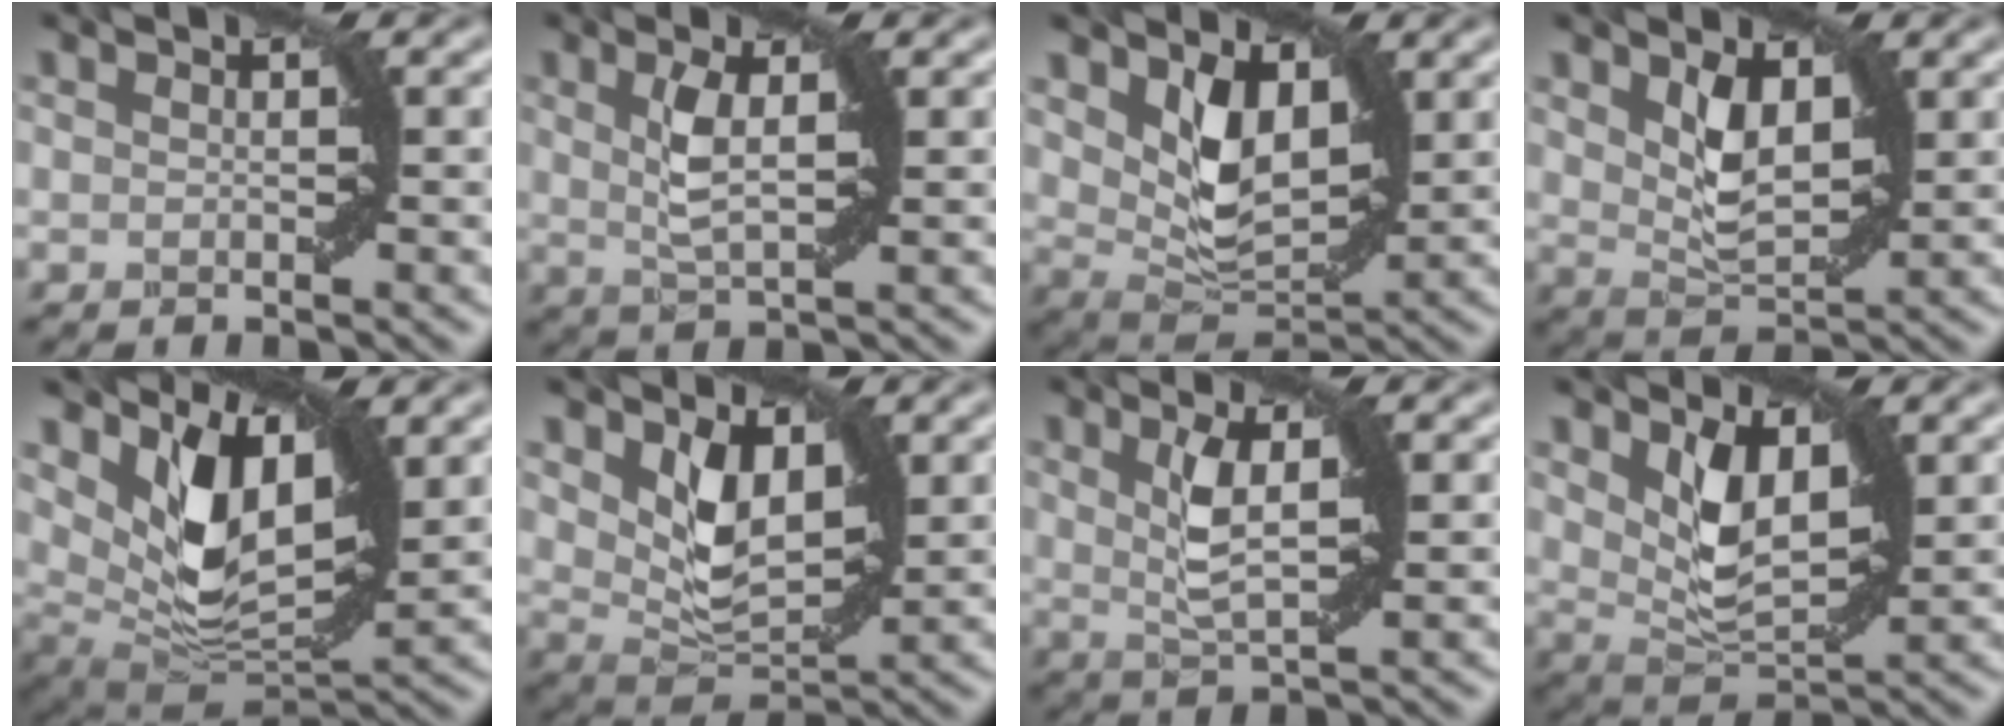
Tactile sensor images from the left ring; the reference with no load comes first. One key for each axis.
{"total": 3.3, "fx": 0.9, "fy": 1.0, "fz": 3.0, "tx": -0.067, "ty": 0.000, "tz": 0.018}
{"total": 5.6, "fx": 1.7, "fy": 3.4, "fz": 4.1, "tx": -0.085, "ty": -0.014, "tz": 0.037}
{"total": 4.0, "fx": 1.3, "fy": 2.2, "fz": 3.1, "tx": -0.065, "ty": -0.008, "tz": 0.029}
{"total": 8.9, "fx": 3.1, "fy": 4.7, "fz": 6.9, "tx": -0.131, "ty": -0.017, "tz": 0.056}
{"total": 5.1, "fx": 1.7, "fy": 3.0, "fz": 3.8, "tx": -0.079, "ty": -0.011, "tz": 0.035}
{"total": 3.8, "fx": 1.1, "fy": 1.2, "fz": 3.4, "tx": -0.075, "ty": -0.001, "tz": 0.023}
{"total": 5.1, "fx": 1.8, "fy": 2.8, "fz": 3.9, "tx": -0.084, "ty": -0.009, "tz": 0.037}